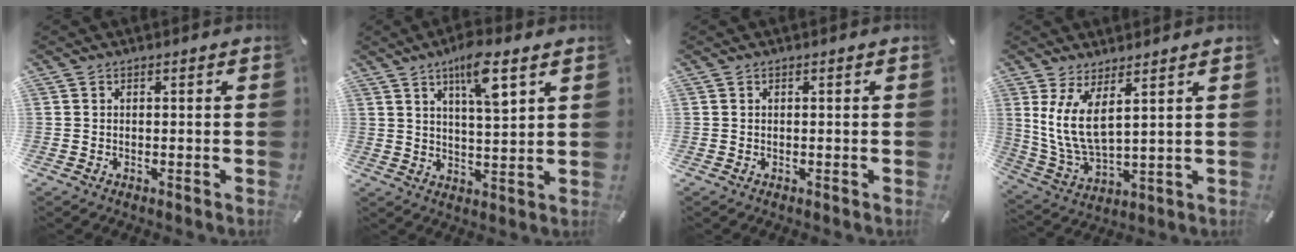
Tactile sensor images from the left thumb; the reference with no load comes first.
{"total": 9.5, "force": [5.8, 2.2, 7.2], "torque": [-0.122, -0.025, 0.095]}
{"total": 0.0}
{"total": 10.2, "force": [4.4, 4.3, 8.2], "torque": [-0.199, -0.023, 0.083]}